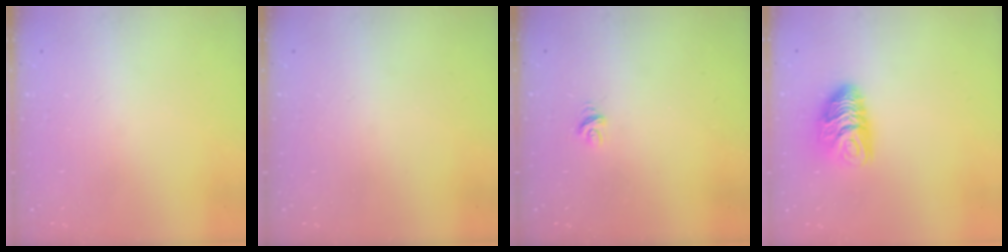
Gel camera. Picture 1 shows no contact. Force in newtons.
{"total": 0.0}
{"total": 4.9, "press": 4.8, "slide": 0.3}
{"total": 8.8, "press": 8.8, "slide": 0.3}